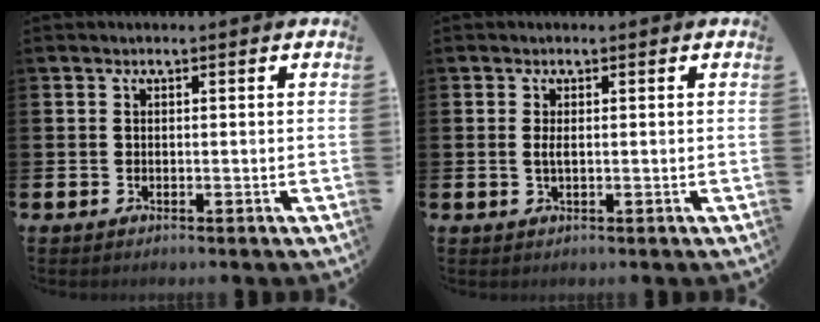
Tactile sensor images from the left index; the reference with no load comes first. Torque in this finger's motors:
{"motor_torque": [0.35, -0.01, 0.01, 0.07]}